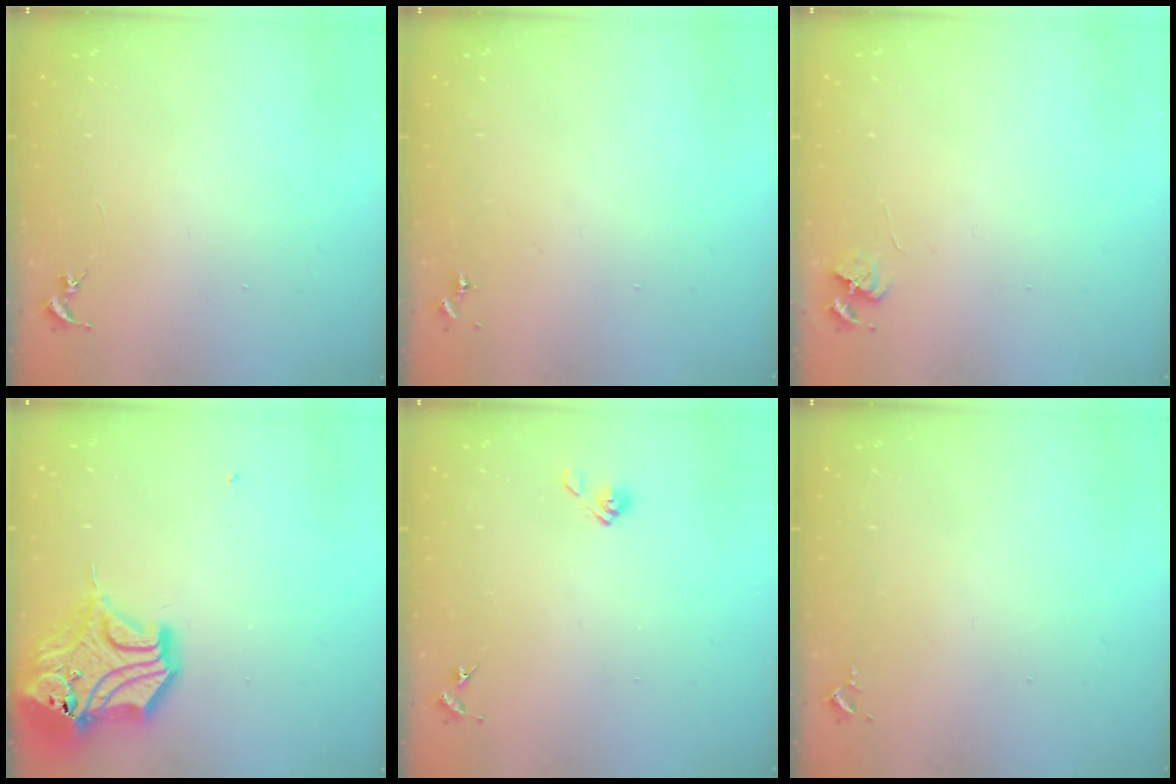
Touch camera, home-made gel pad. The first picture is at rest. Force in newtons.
{"total": 0.0}
{"total": 4.5, "press": 4.4, "slide": 0.6}
{"total": 18.5, "press": 18.3, "slide": 2.6}
{"total": 4.7, "press": 4.2, "slide": 2.2}
{"total": 2.6, "press": 2.6, "slide": 0.4}